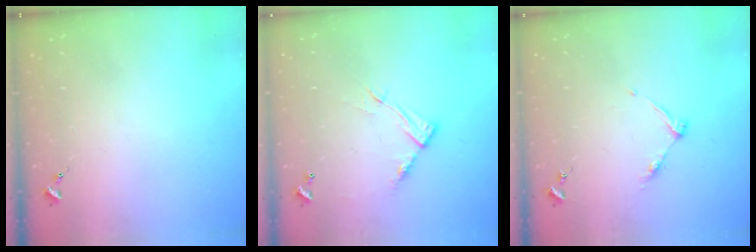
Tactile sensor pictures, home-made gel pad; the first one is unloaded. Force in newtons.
{"total": 10.0, "press": 10.0, "slide": 0.5}
{"total": 6.0, "press": 6.0, "slide": 0.7}